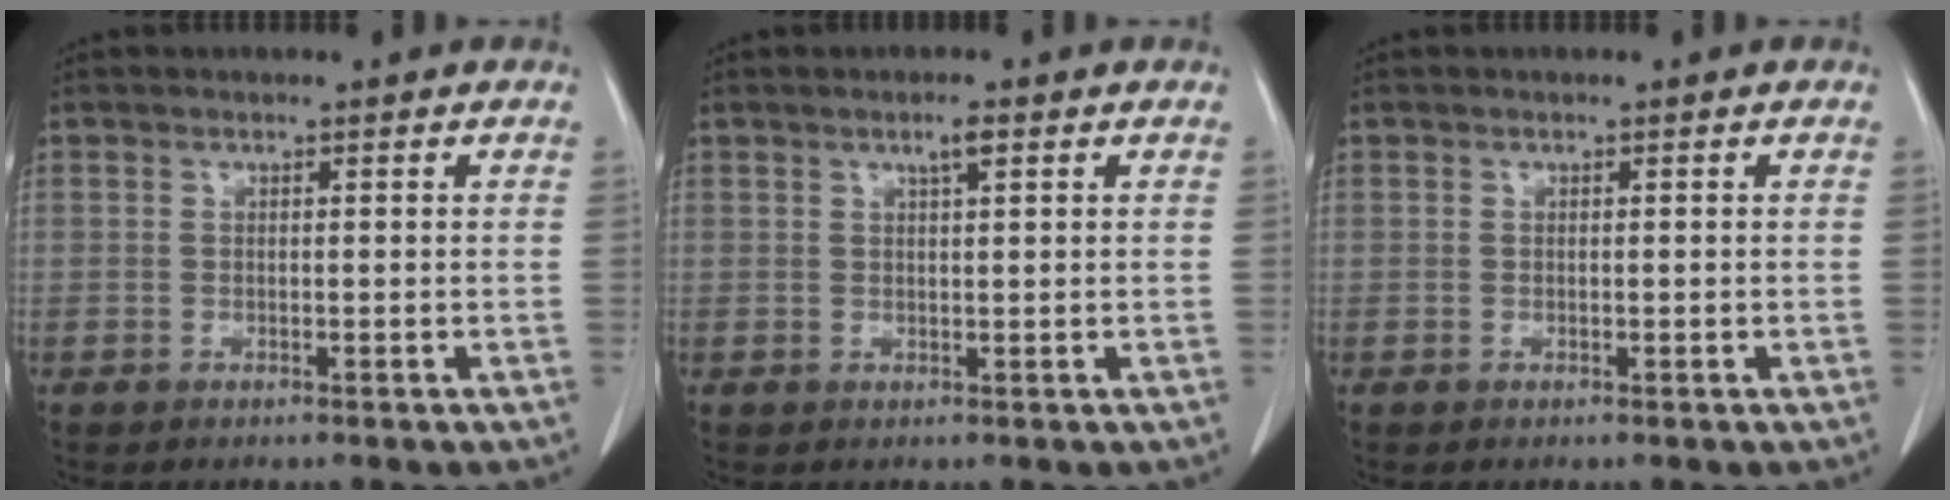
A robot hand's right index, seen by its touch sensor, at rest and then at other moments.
{"total": 1.9, "force": [1.0, 0.1, 1.6], "torque": [-0.031, 0.001, 0.016]}
{"total": 0.0}